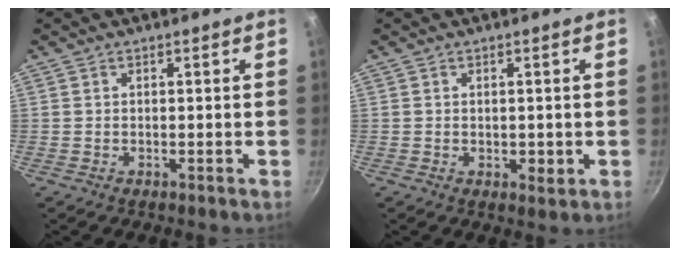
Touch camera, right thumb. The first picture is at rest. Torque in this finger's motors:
{"motor_torque": [-0.30, 0.04, -0.11, 0.05, 0.06]}